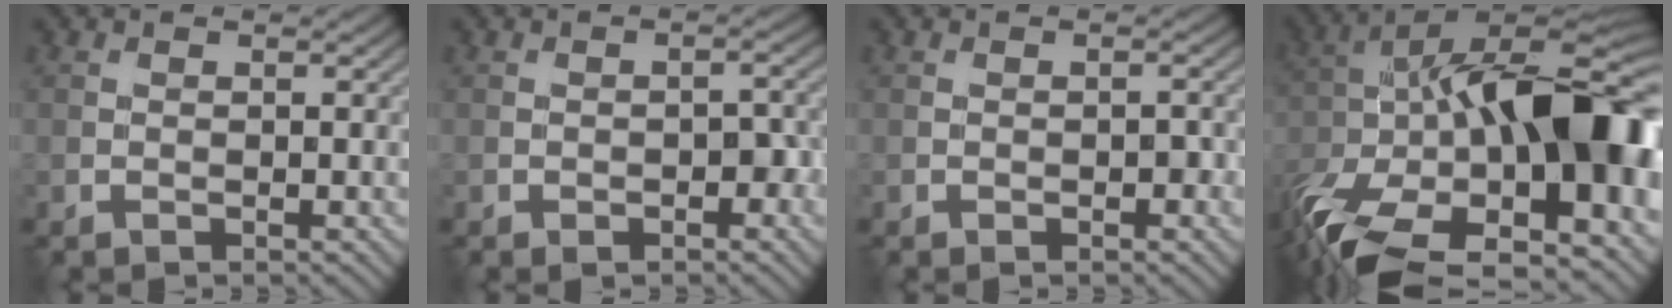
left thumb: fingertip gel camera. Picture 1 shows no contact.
{"total": 3.2, "force": [-1.3, 1.5, 2.5], "torque": [-0.032, 0.001, -0.017]}
{"total": 1.7, "force": [-0.6, 0.7, 1.5], "torque": [-0.019, 0.003, -0.008]}
{"total": 21.1, "force": [-5.8, 10.3, 17.5], "torque": [-0.317, -0.011, -0.095]}